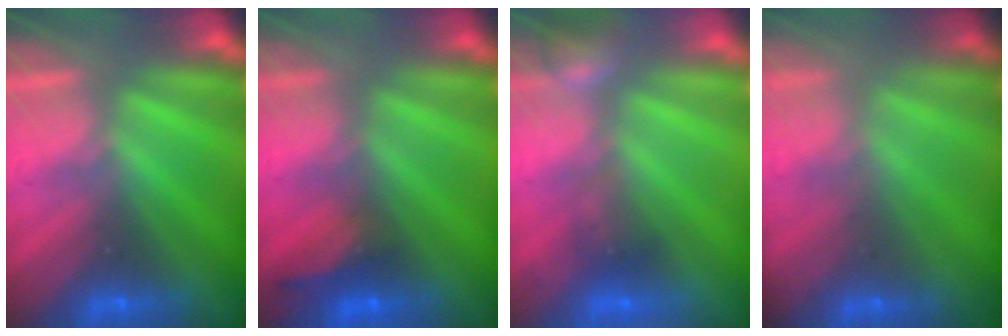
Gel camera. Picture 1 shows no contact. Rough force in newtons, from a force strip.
{"total": 5.5}
{"total": 2.4}
{"total": 7.1}